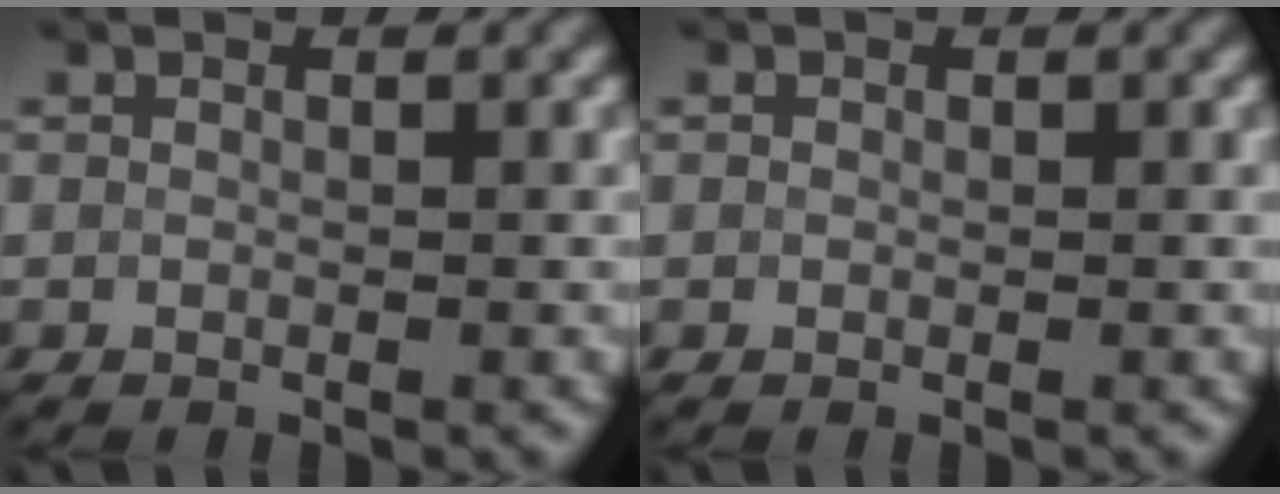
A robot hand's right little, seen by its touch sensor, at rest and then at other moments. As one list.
[{"total": 0.0}]